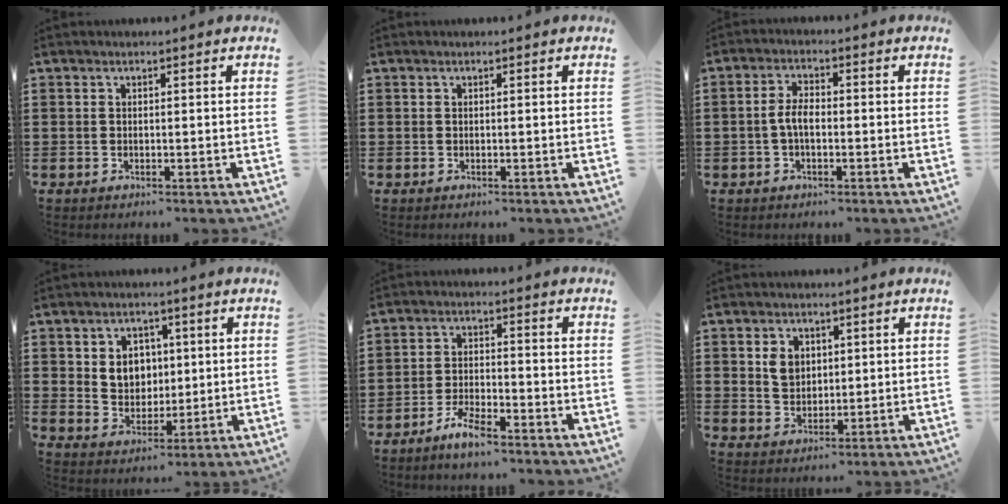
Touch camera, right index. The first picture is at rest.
{"total": 0.0}
{"total": 3.6, "force": [-0.7, 1.6, 3.2], "torque": [-0.080, -0.003, -0.019]}
{"total": 5.2, "force": [1.5, 4.5, 2.0], "torque": [-0.043, 0.009, 0.021]}
{"total": 4.3, "force": [-3.8, 0.5, 1.9], "torque": [-0.047, 0.003, -0.077]}
{"total": 4.0, "force": [1.3, 3.1, 2.2], "torque": [-0.045, 0.007, 0.021]}